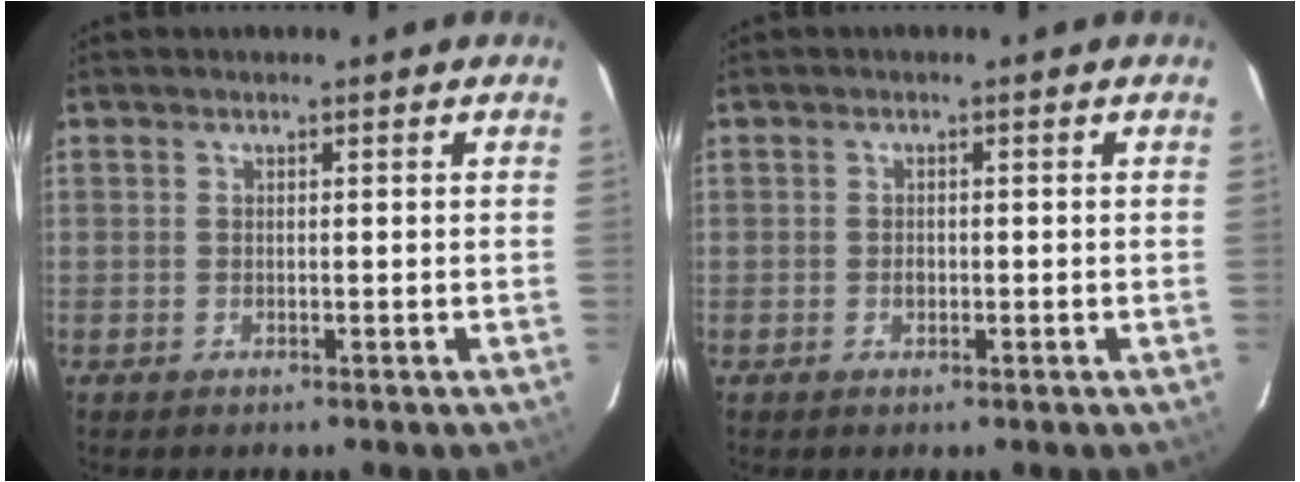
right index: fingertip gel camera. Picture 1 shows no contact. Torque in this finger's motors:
{"motor_torque": [0.43, 0.29, 0.02, -0.02]}